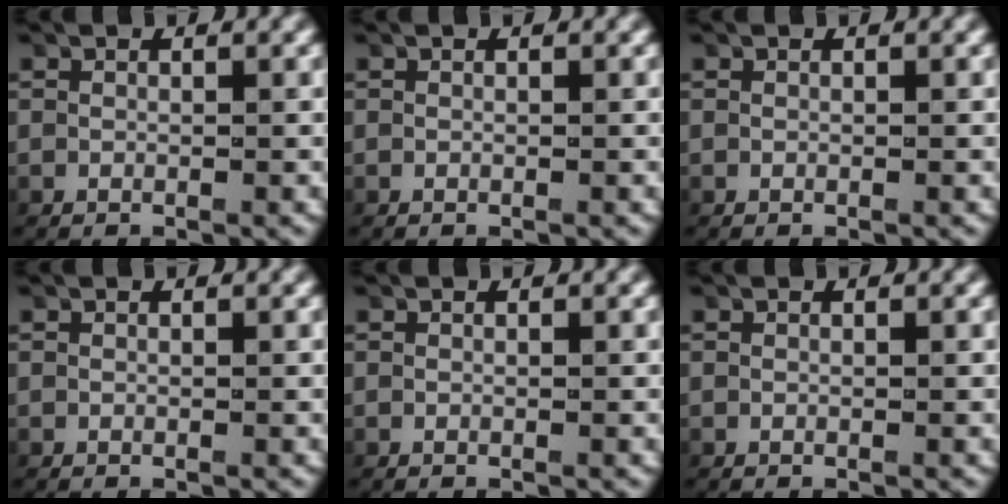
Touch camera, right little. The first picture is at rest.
{"total": 0.0}
{"total": 0.0}
{"total": 0.0}
{"total": 0.0}
{"total": 0.0}